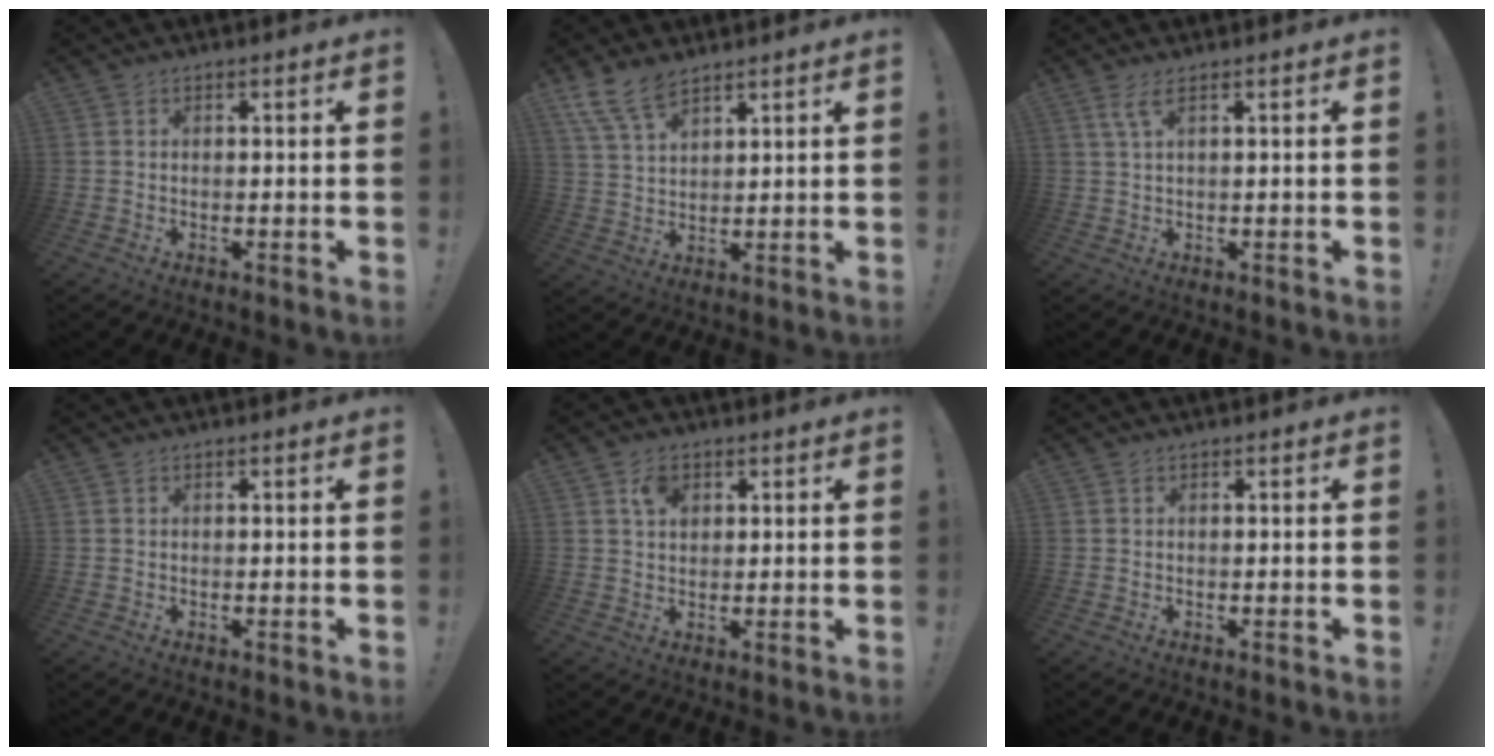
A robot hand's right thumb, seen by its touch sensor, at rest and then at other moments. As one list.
[{"total": 8.4, "force": [6.5, 3.5, 4.2], "torque": [-0.088, -0.026, 0.126]}, {"total": 3.5, "force": [1.7, 0.6, 3.0], "torque": [-0.061, -0.001, 0.030]}, {"total": 0.0}, {"total": 4.8, "force": [2.2, 3.4, 2.6], "torque": [-0.041, -0.001, 0.040]}, {"total": 0.0}]